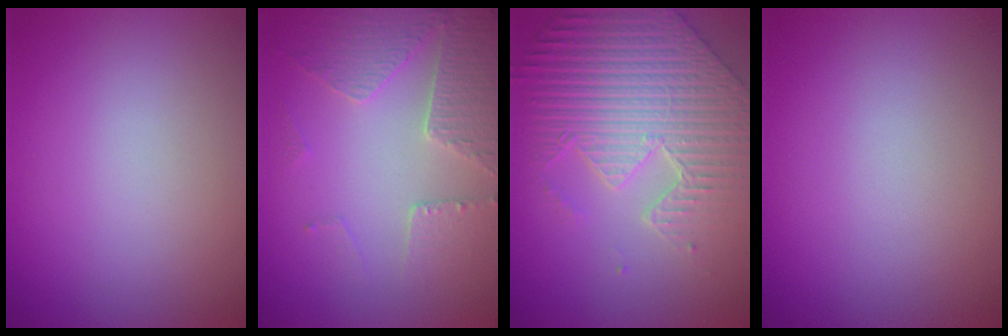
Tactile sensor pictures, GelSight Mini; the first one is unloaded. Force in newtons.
{"total": 4.4, "press": 3.3, "slide": 2.9}
{"total": 9.0, "press": 6.4, "slide": 6.3}
{"total": 0.0}